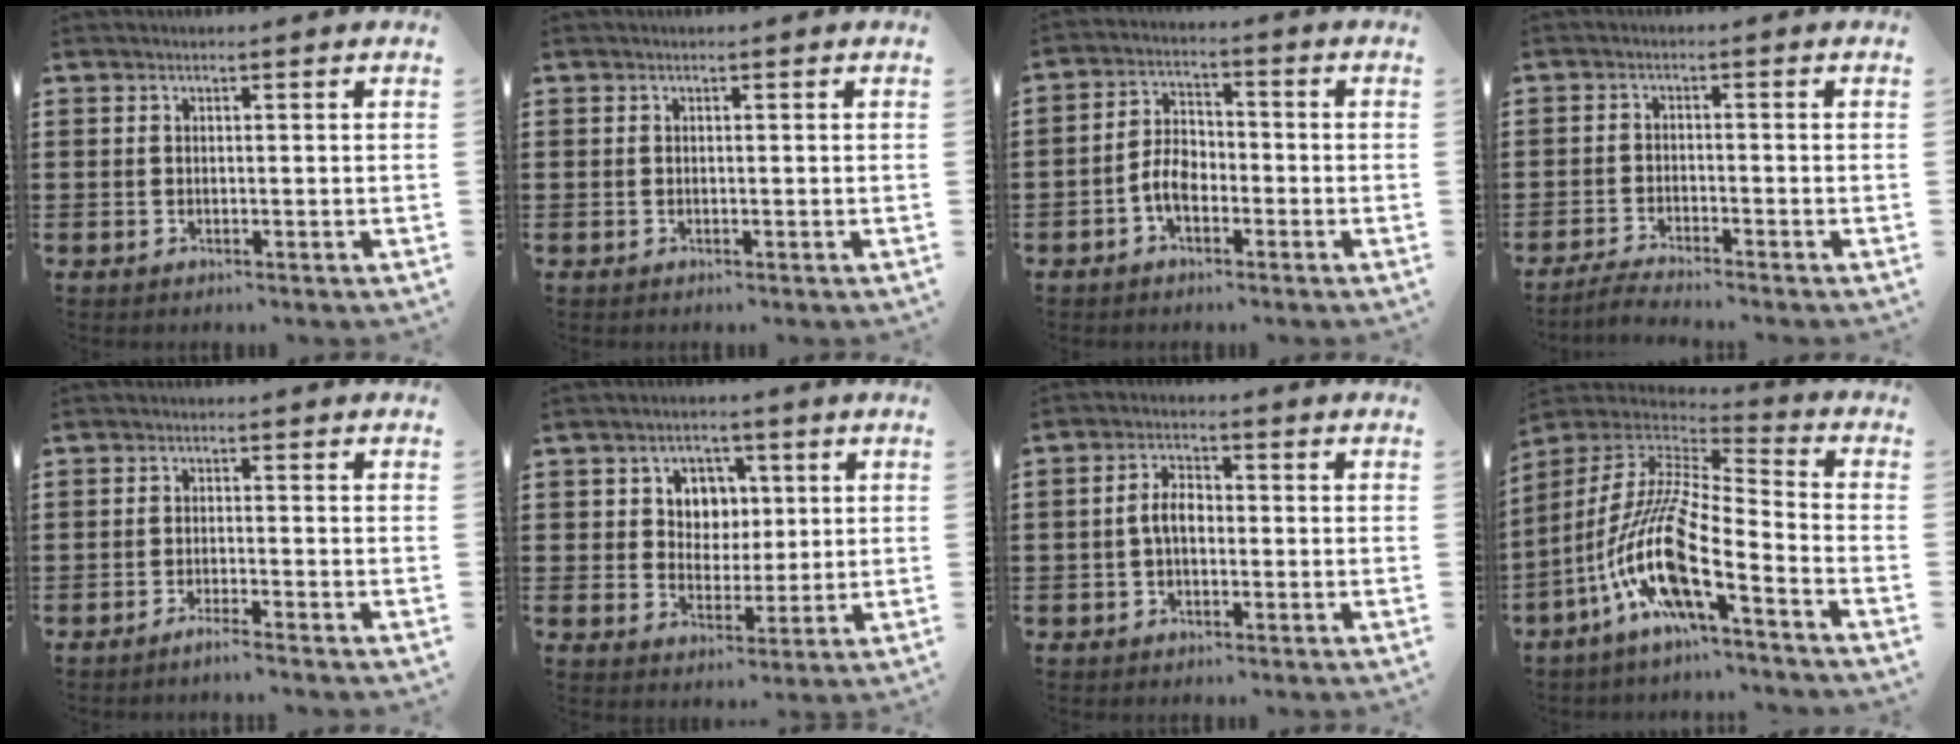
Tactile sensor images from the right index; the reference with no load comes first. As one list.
[{"total": 0.0}, {"total": 5.1, "force": [-2.1, 2.9, 3.6], "torque": [-0.084, 0.003, -0.044]}, {"total": 2.6, "force": [-2.6, -0.3, 0.3], "torque": [-0.008, 0.001, -0.053]}, {"total": 1.9, "force": [-1.6, -0.3, 0.8], "torque": [-0.013, -0.002, -0.030]}, {"total": 5.1, "force": [1.6, 4.5, 1.6], "torque": [-0.046, 0.015, 0.024]}, {"total": 4.2, "force": [-0.6, 2.3, 3.4], "torque": [-0.078, 0.002, -0.016]}, {"total": 13.6, "force": [-6.9, 2.1, 11.6], "torque": [-0.270, -0.030, -0.147]}]